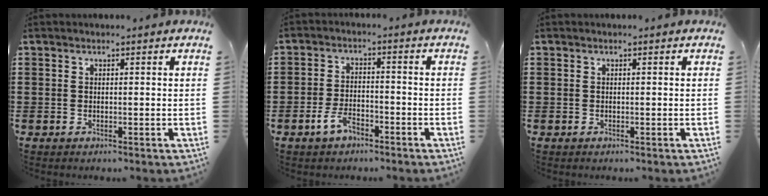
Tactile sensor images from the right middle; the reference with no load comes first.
{"total": 4.1, "force": [-2.7, 1.8, 2.5], "torque": [-0.056, 0.001, -0.053]}
{"total": 0.0}